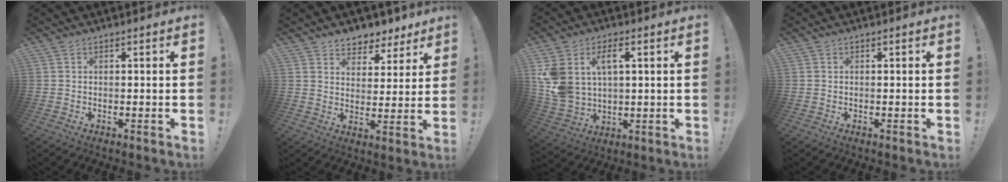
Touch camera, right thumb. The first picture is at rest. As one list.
[{"total": 6.4, "force": [4.8, 4.1, 0.8], "torque": [0.002, -0.047, 0.090]}, {"total": 11.0, "force": [4.3, 7.2, 7.1], "torque": [-0.146, -0.014, 0.082]}, {"total": 0.0}]